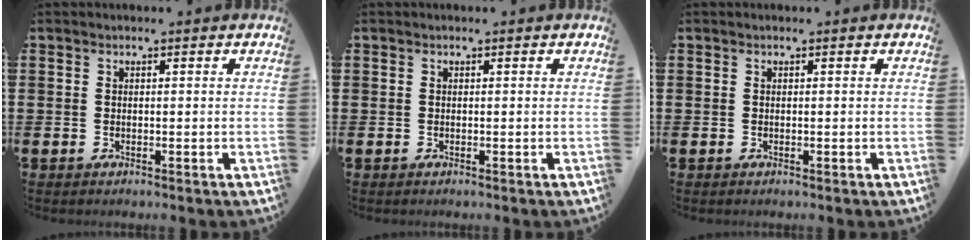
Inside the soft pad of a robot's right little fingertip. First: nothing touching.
{"total": 0.0}
{"total": 0.0}